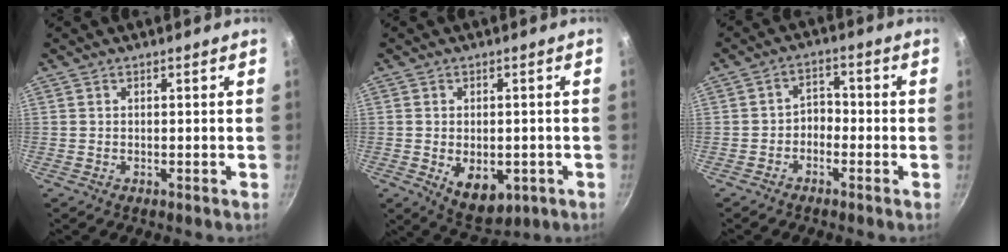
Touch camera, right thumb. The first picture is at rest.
{"total": 8.4, "force": [-2.2, 5.3, 6.2], "torque": [-0.068, -0.005, -0.014]}
{"total": 3.4, "force": [-1.7, 2.4, 1.7], "torque": [-0.011, 0.028, -0.034]}